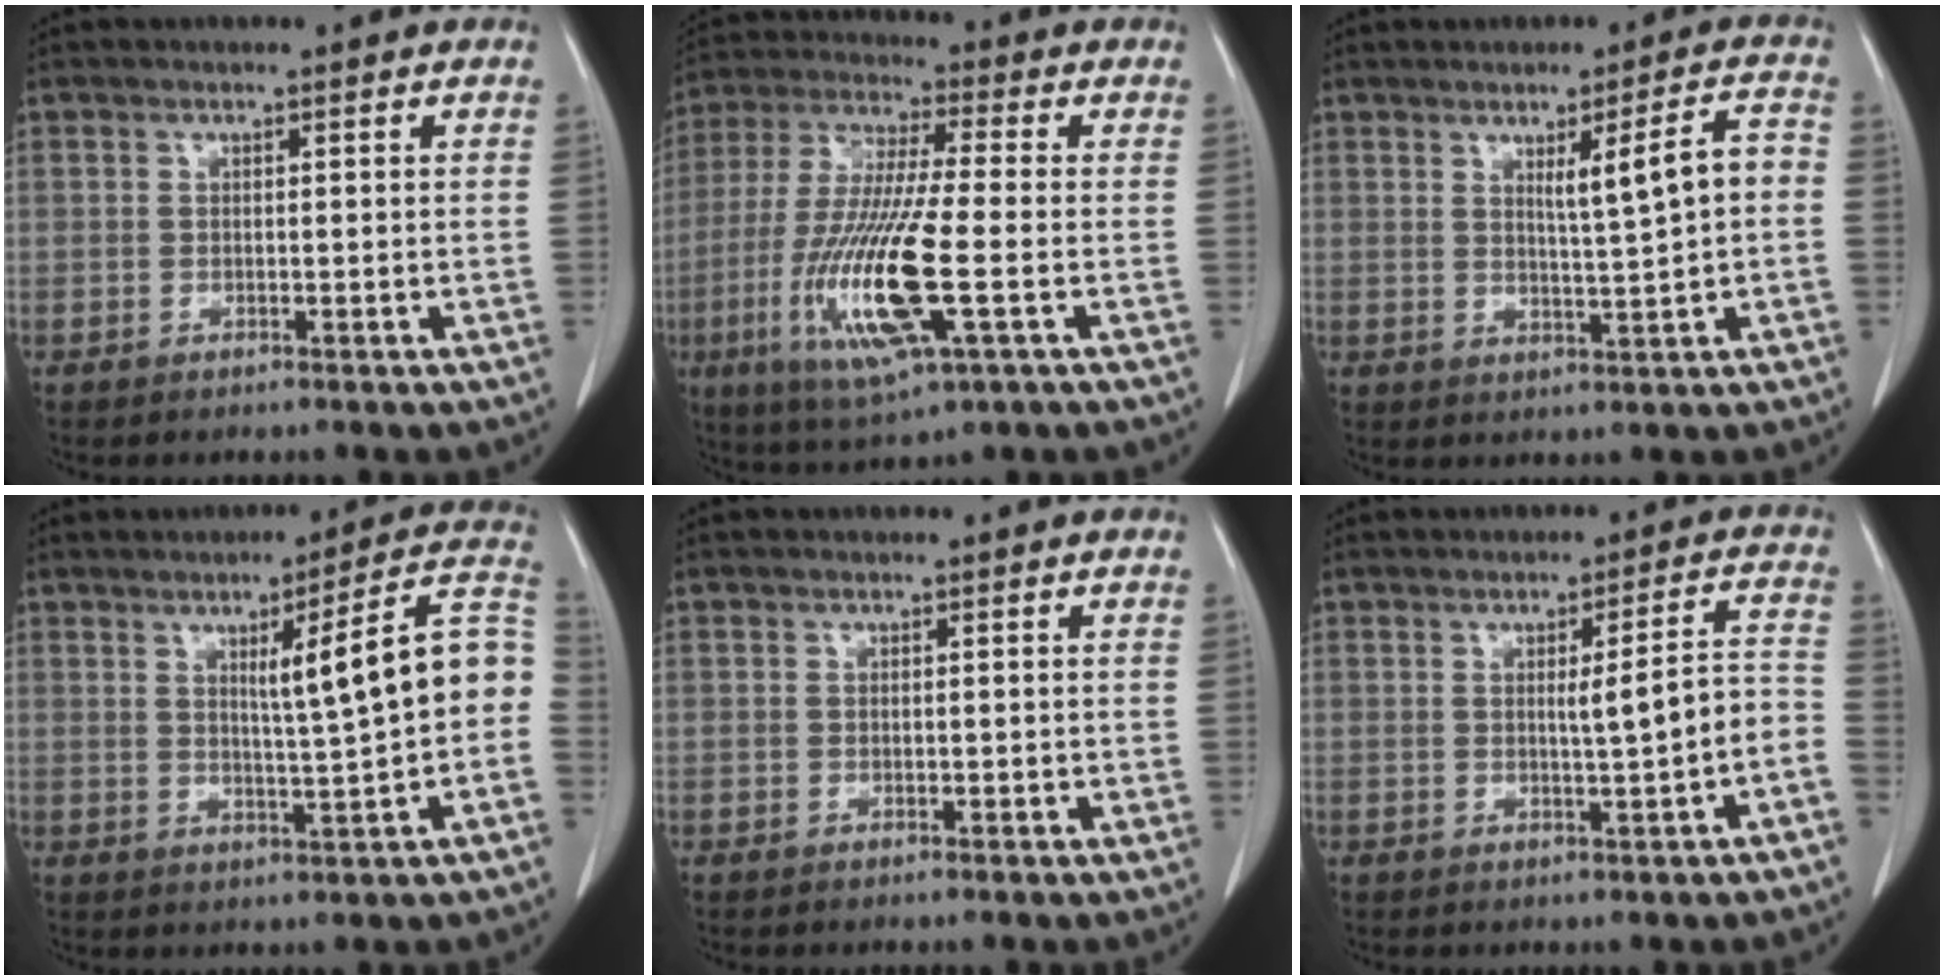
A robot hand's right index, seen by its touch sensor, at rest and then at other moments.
{"total": 16.6, "force": [-4.3, 1.7, 16.0], "torque": [-0.335, -0.024, -0.075]}
{"total": 6.5, "force": [0.7, 0.1, 6.5], "torque": [-0.098, 0.006, 0.017]}
{"total": 11.7, "force": [0.7, 0.1, 11.7], "torque": [-0.156, 0.021, 0.009]}
{"total": 0.6, "force": [0.1, 0.4, 0.4], "torque": [-0.006, 0.001, 0.005]}
{"total": 6.2, "force": [-1.1, -0.1, 6.1], "torque": [-0.082, 0.010, -0.011]}